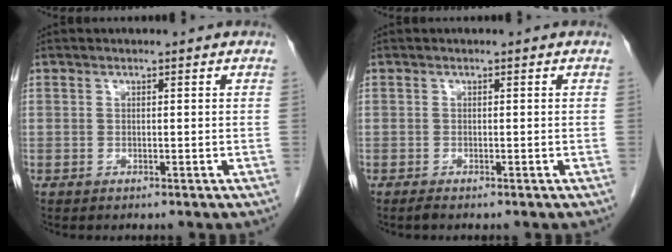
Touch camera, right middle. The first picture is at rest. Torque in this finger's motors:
{"motor_torque": [-0.43, -0.05, 0.00, 0.00]}